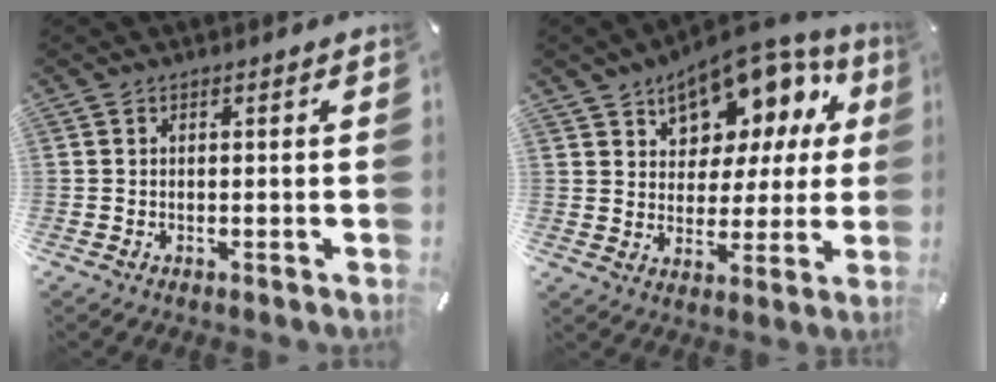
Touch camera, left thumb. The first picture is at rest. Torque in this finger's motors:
{"motor_torque": [2.50, 2.50, 0.30, -0.13, 0.16]}